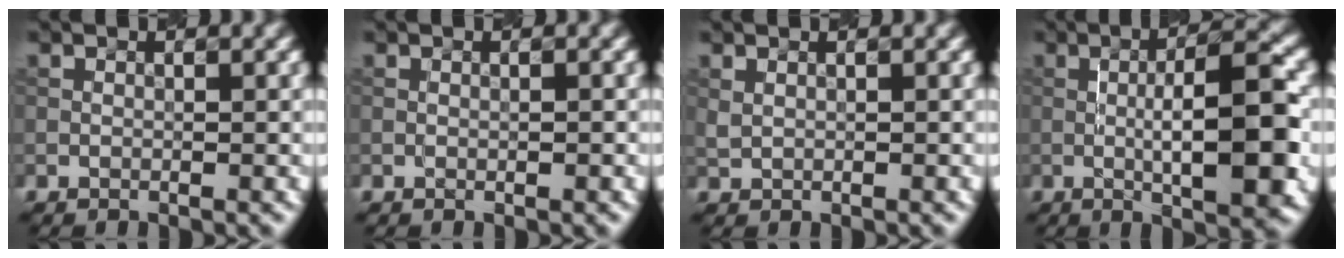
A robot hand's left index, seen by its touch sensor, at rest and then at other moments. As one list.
[{"total": 0.6, "force": [0.0, 0.1, 0.5], "torque": [-0.012, -0.002, -0.003]}, {"total": 0.7, "force": [0.4, 0.3, 0.4], "torque": [-0.014, 0.001, 0.013]}, {"total": 9.1, "force": [-0.7, 2.1, 8.9], "torque": [-0.128, 0.004, -0.013]}]